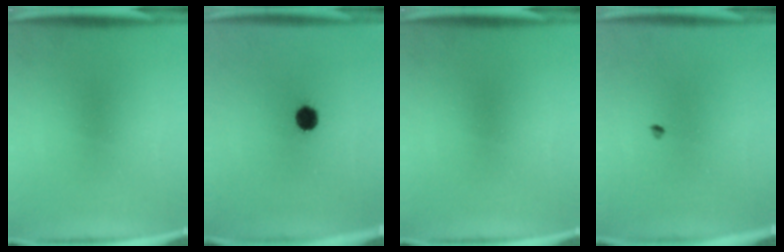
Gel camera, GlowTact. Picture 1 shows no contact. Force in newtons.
{"total": 4.7}
{"total": 0.0}
{"total": 0.7}